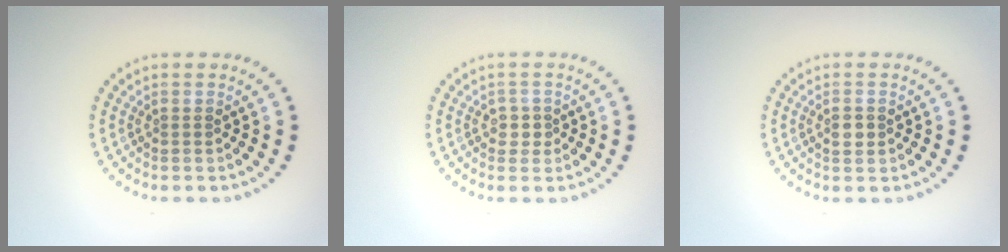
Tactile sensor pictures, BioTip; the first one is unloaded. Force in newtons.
{"total": 1.4, "press": 1.2, "slide": 0.6}
{"total": 1.3, "press": 1.2, "slide": 0.4}